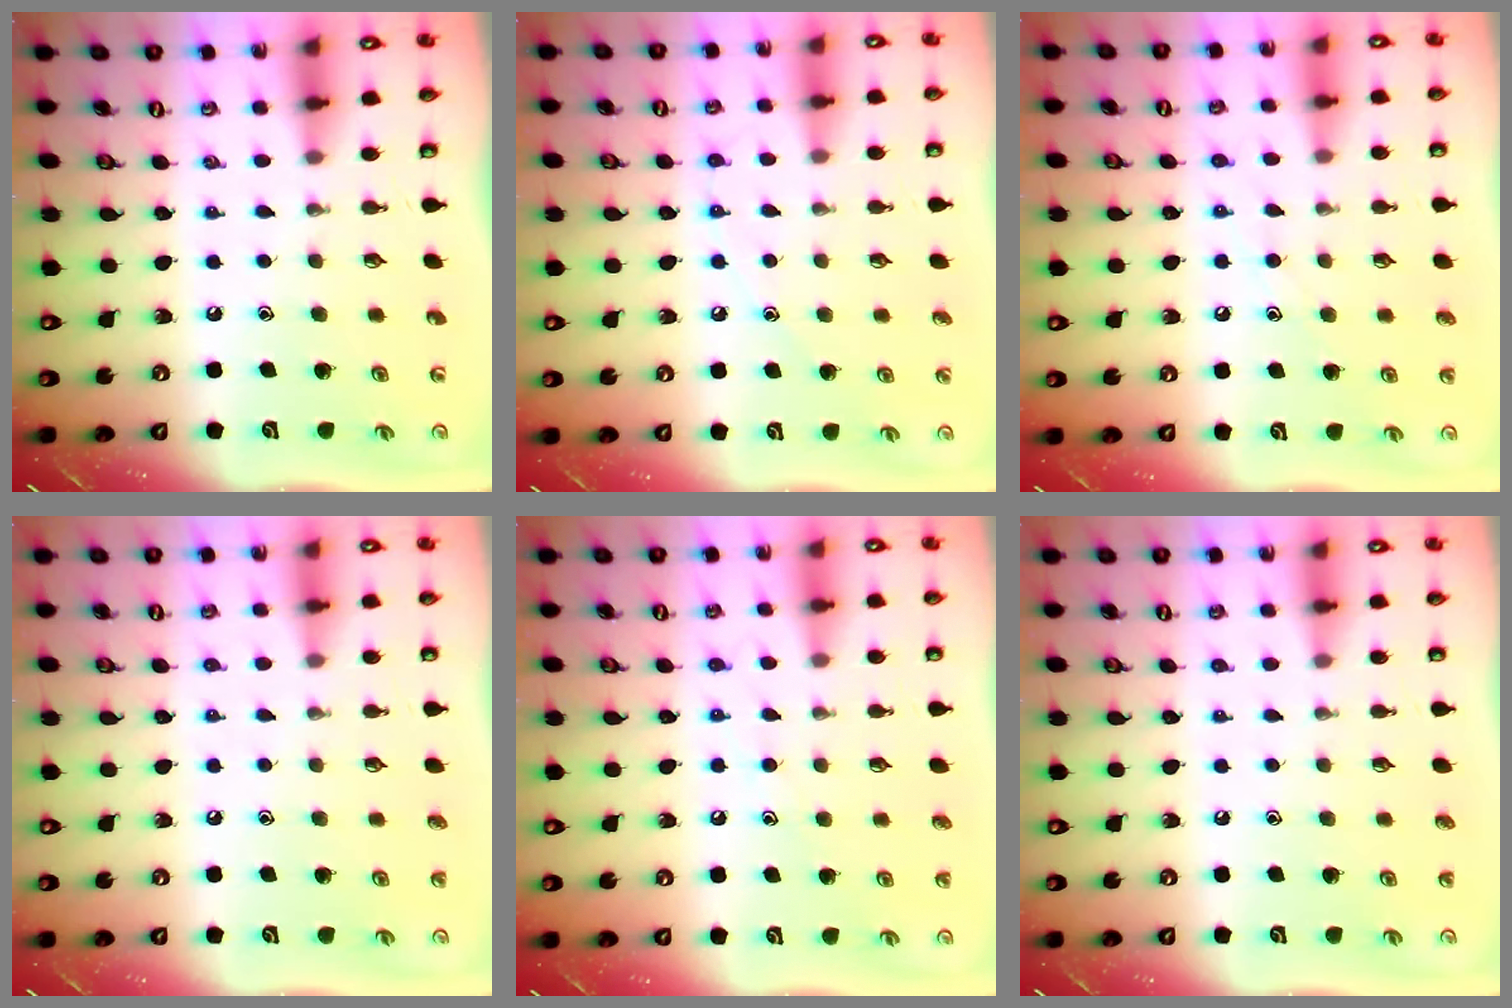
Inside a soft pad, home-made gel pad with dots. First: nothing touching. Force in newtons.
{"total": 6.4, "press": 6.4, "slide": 0.7}
{"total": 6.6, "press": 6.6, "slide": 0.5}
{"total": 4.3, "press": 4.3, "slide": 0.5}
{"total": 7.0, "press": 7.0, "slide": 0.6}
{"total": 2.0, "press": 2.0, "slide": 0.2}